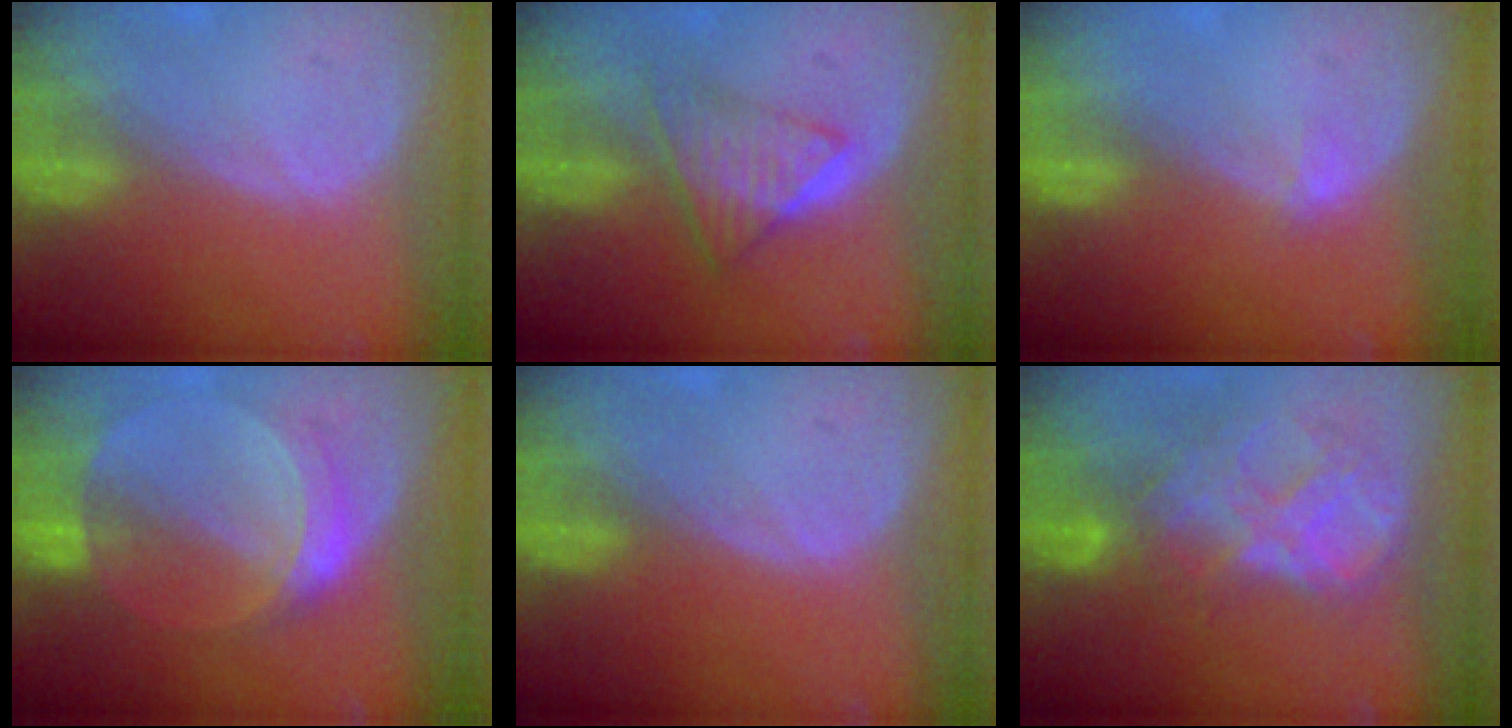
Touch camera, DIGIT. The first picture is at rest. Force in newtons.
{"total": 6.3, "press": 5.5, "slide": 3.0}
{"total": 1.1, "press": 0.8, "slide": 0.7}
{"total": 6.2, "press": 5.7, "slide": 2.5}
{"total": 0.0}
{"total": 9.1, "press": 7.8, "slide": 4.7}